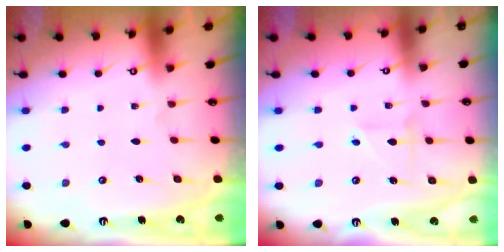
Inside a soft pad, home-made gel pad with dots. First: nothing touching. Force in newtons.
{"total": 2.7, "press": 2.6, "slide": 0.3}